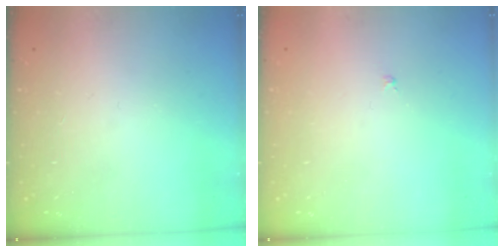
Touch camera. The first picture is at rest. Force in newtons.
{"total": 1.0, "press": 0.9, "slide": 0.3}